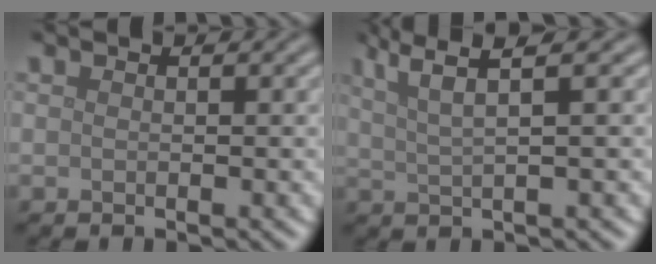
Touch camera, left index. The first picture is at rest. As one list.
[{"total": 4.5, "force": [2.7, 0.7, 3.5], "torque": [-0.060, 0.015, 0.051]}]